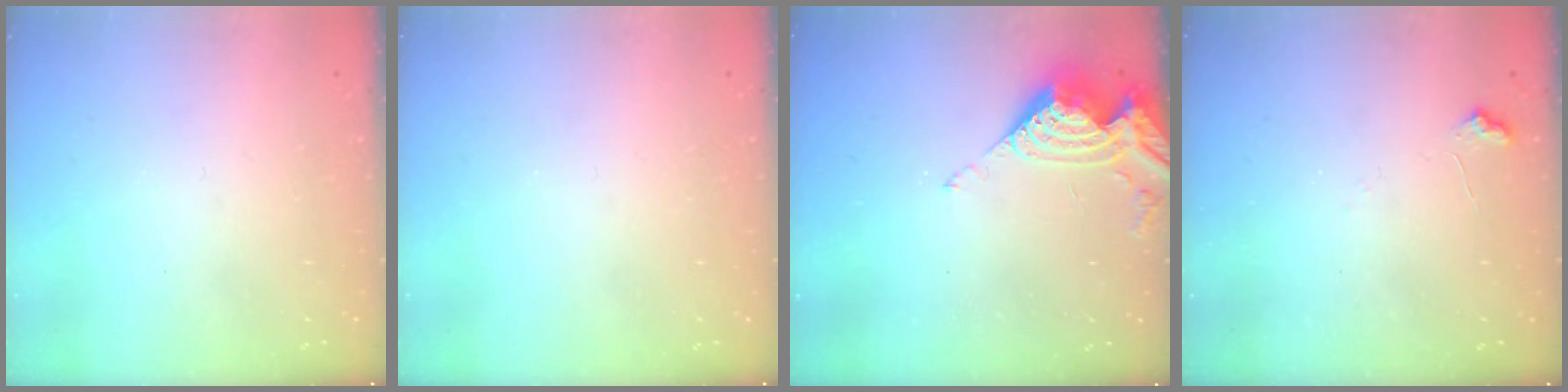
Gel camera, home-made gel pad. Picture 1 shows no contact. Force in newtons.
{"total": 0.0}
{"total": 8.9, "press": 8.8, "slide": 1.0}
{"total": 6.9, "press": 6.9, "slide": 0.7}